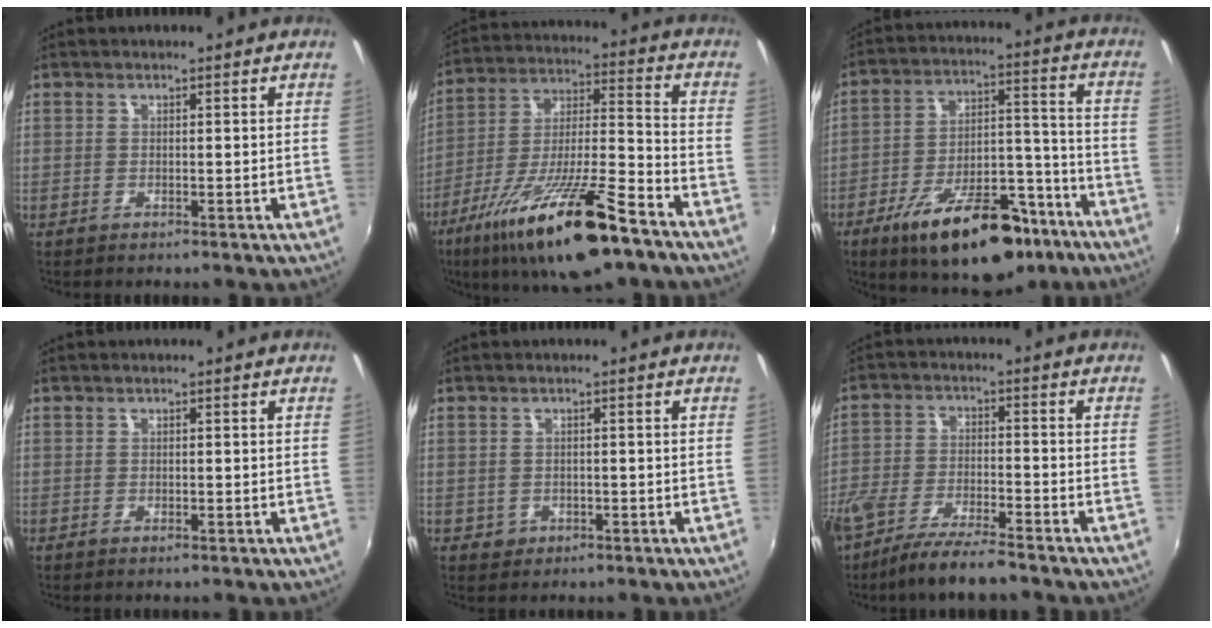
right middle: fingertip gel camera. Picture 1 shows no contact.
{"total": 22.2, "force": [-13.9, 4.2, 16.8], "torque": [-0.307, -0.038, -0.236]}
{"total": 22.2, "force": [-14.6, 9.0, 14.1], "torque": [-0.228, 0.004, -0.209]}
{"total": 0.6, "force": [-0.4, 0.2, 0.5], "torque": [-0.007, -0.001, -0.006]}
{"total": 2.2, "force": [-0.6, 2.0, 0.8], "torque": [-0.017, -0.001, -0.004]}
{"total": 10.7, "force": [-8.2, 2.5, 6.4], "torque": [-0.143, -0.025, -0.151]}